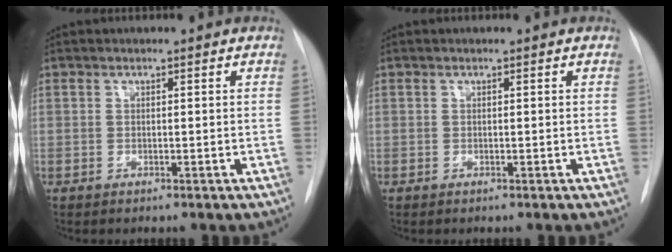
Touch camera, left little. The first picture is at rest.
{"total": 0.0}